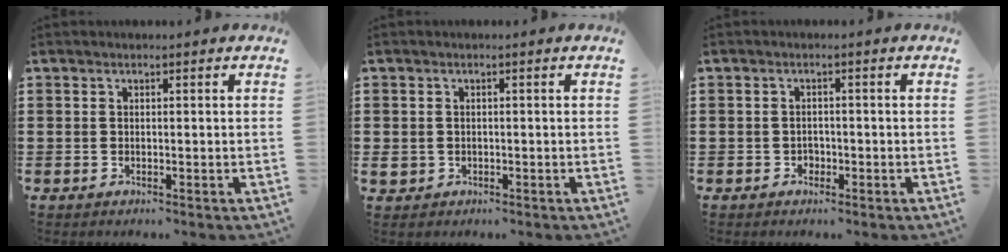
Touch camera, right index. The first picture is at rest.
{"total": 1.4, "force": [-0.5, 1.3, 0.3], "torque": [-0.010, 0.003, -0.013]}
{"total": 1.3, "force": [-0.7, 1.1, 0.1], "torque": [-0.007, 0.001, -0.016]}